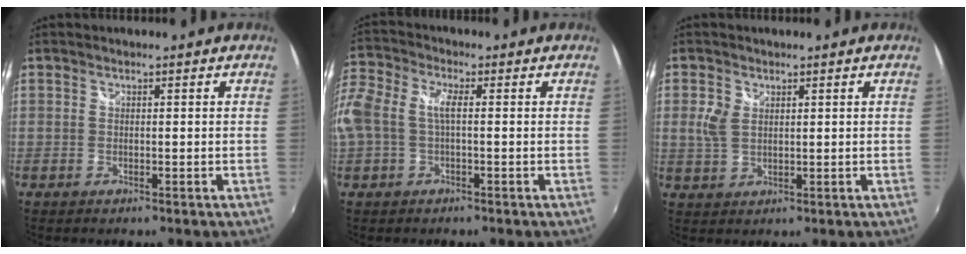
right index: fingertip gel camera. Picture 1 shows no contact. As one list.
[{"total": 12.0, "force": [-1.0, 7.1, 9.6], "torque": [-0.218, 0.010, -0.027]}, {"total": 3.7, "force": [1.0, 2.6, 2.4], "torque": [-0.052, 0.003, 0.022]}]